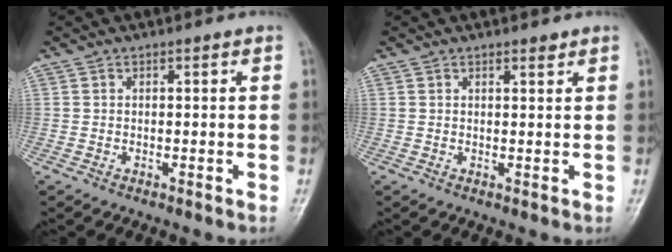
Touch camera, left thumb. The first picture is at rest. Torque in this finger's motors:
{"motor_torque": [-0.07, -0.05, -0.21, -0.21, 0.05]}